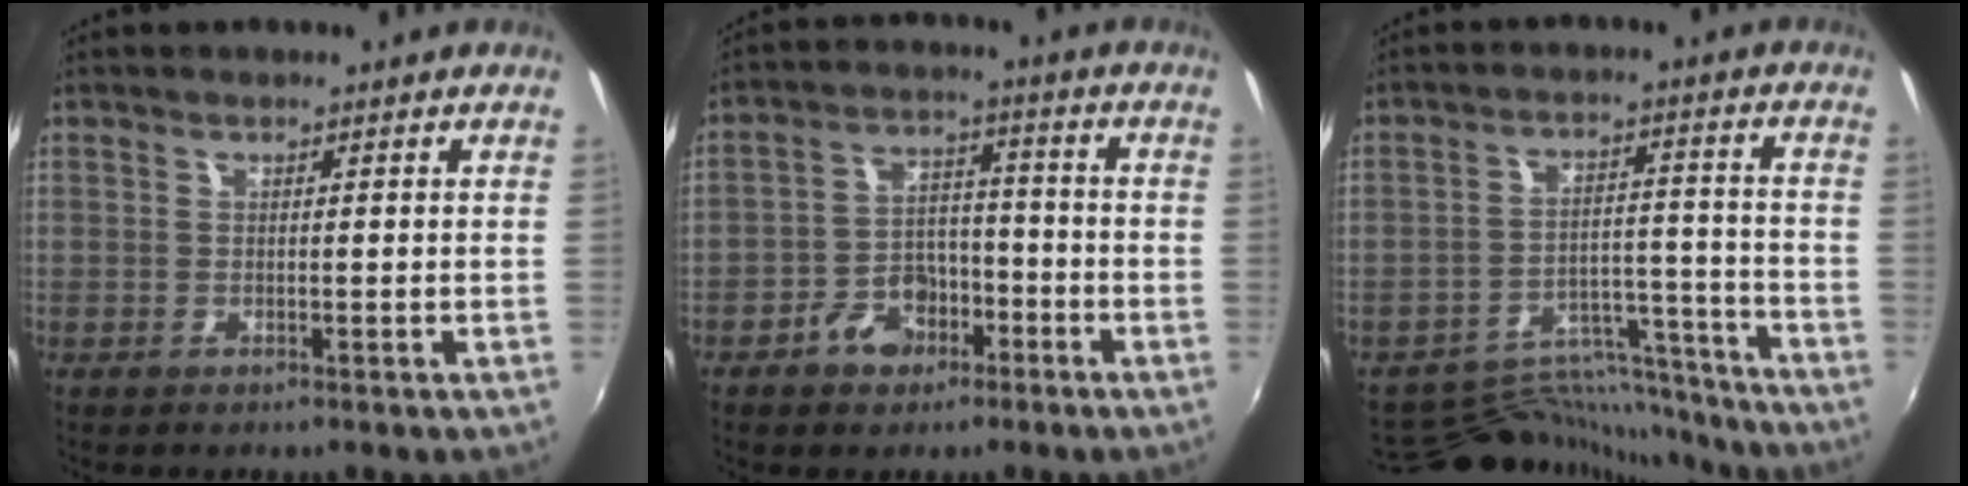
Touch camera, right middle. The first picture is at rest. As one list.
[{"total": 7.9, "force": [-4.8, 5.3, 3.4], "torque": [-0.071, 0.023, -0.071]}, {"total": 15.2, "force": [-14.8, 3.5, 1.5], "torque": [-0.032, 0.042, -0.217]}]